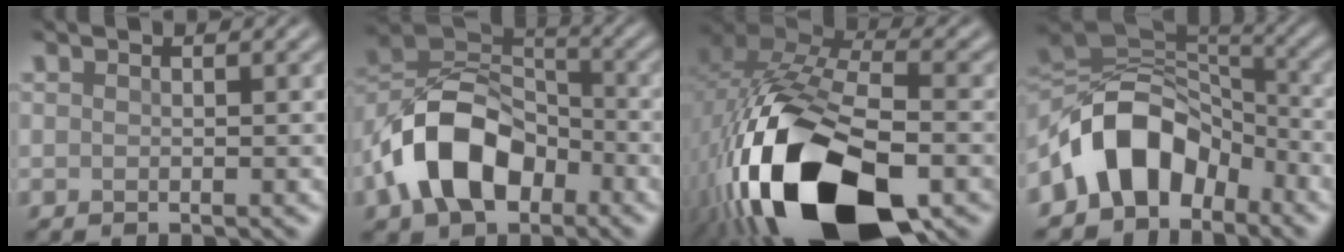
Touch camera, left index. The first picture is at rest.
{"total": 9.9, "force": [-4.2, 6.3, 6.3], "torque": [-0.117, 0.015, -0.089]}
{"total": 18.2, "force": [-7.8, 8.9, 13.9], "torque": [-0.281, -0.033, -0.128]}
{"total": 9.0, "force": [-4.8, 5.8, 5.0], "torque": [-0.062, 0.017, -0.101]}